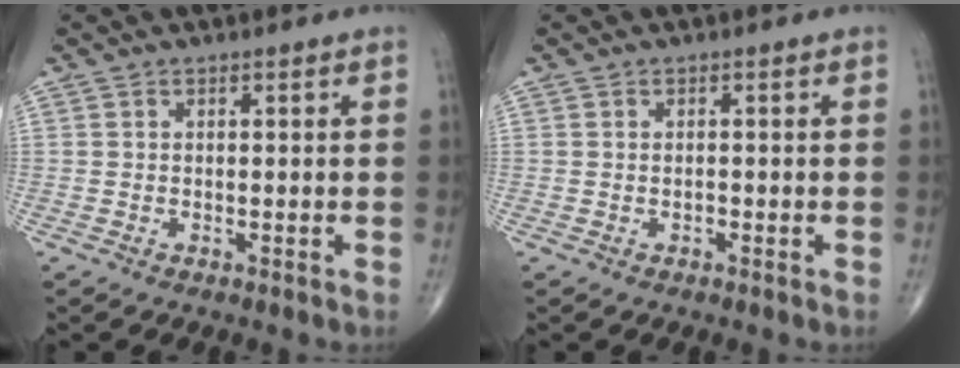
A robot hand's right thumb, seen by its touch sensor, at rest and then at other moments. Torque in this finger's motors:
{"motor_torque": [-0.35, 0.22, 0.12, 0.17, 0.06]}